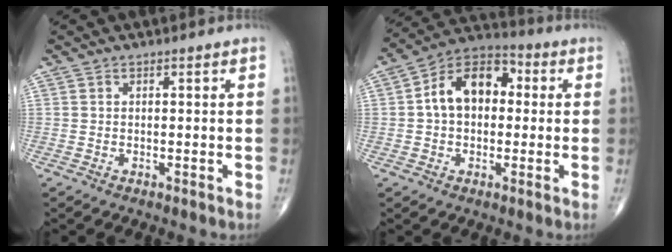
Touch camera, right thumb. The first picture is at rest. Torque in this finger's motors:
{"motor_torque": [1.21, 1.45, 1.32, 0.15, 0.14]}